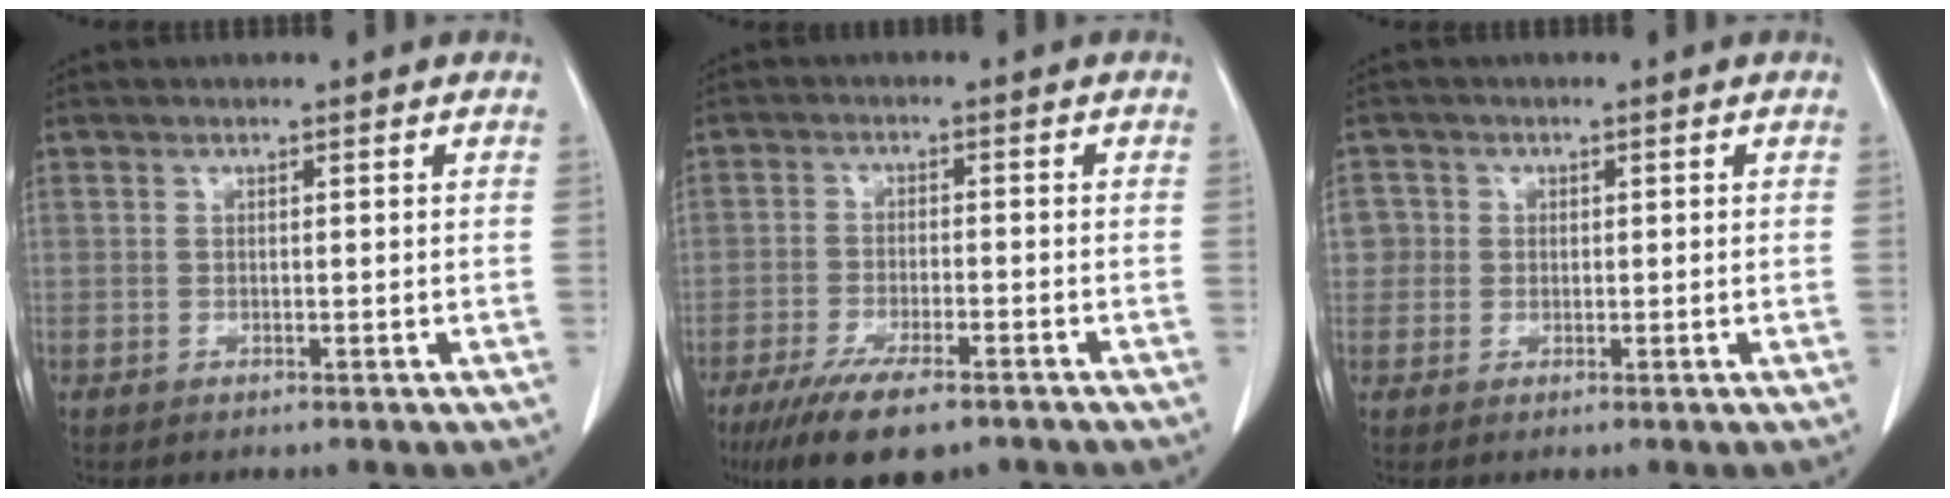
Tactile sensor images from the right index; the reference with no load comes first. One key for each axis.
{"total": 10.3, "fx": -7.2, "fy": 2.7, "fz": 6.9, "tx": -0.115, "ty": -0.018, "tz": -0.114}
{"total": 2.9, "fx": 0.3, "fy": 2.9, "fz": 0.1, "tx": 0.015, "ty": 0.007, "tz": 0.003}